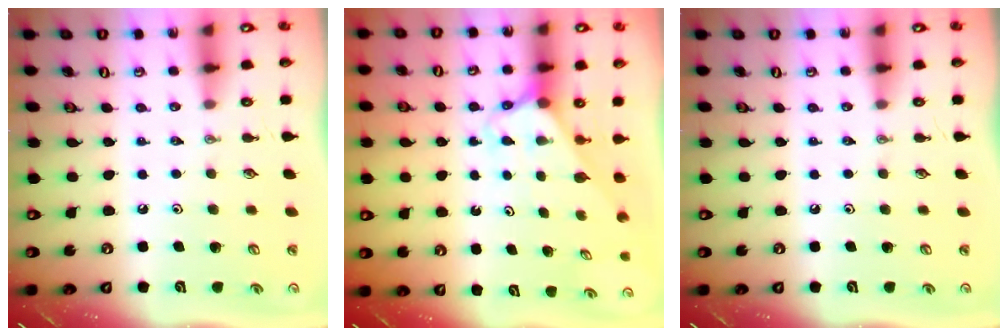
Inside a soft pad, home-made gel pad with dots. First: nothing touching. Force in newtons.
{"total": 2.5, "press": 2.5, "slide": 0.2}
{"total": 0.0}